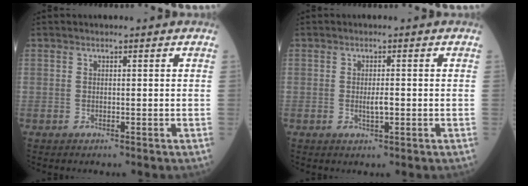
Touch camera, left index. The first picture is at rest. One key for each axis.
{"total": 2.1, "fx": -0.3, "fy": 0.7, "fz": 2.0, "tx": -0.039, "ty": -0.001, "tz": -0.001}